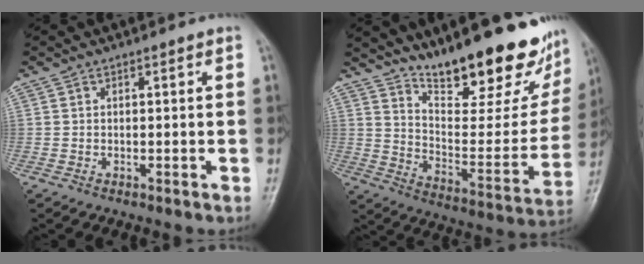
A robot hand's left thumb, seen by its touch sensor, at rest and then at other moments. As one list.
[{"total": 25.1, "force": [18.6, 7.3, 15.1], "torque": [-0.184, -0.112, 0.279]}]